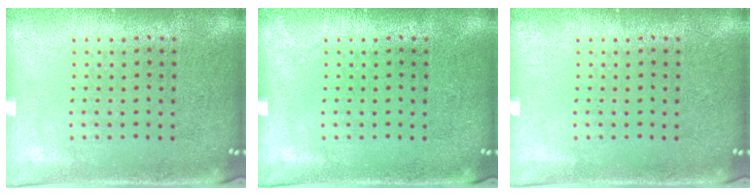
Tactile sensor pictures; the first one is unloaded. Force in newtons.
{"total": 0.0}
{"total": 0.0}